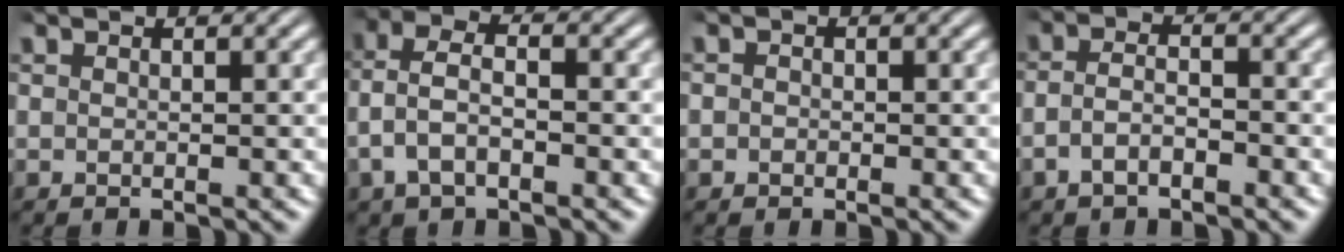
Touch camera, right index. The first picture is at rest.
{"total": 4.6, "force": [-0.4, 3.3, 3.2], "torque": [-0.077, -0.010, -0.007]}
{"total": 0.8, "force": [-0.4, 0.7, 0.1], "torque": [-0.002, -0.006, -0.006]}
{"total": 3.1, "force": [-1.8, 1.6, 2.0], "torque": [-0.041, -0.009, -0.031]}